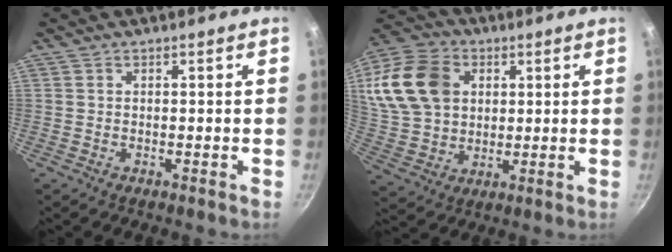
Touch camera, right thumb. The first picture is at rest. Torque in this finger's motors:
{"motor_torque": [-0.88, 1.52, 0.76, -0.36, 0.34]}